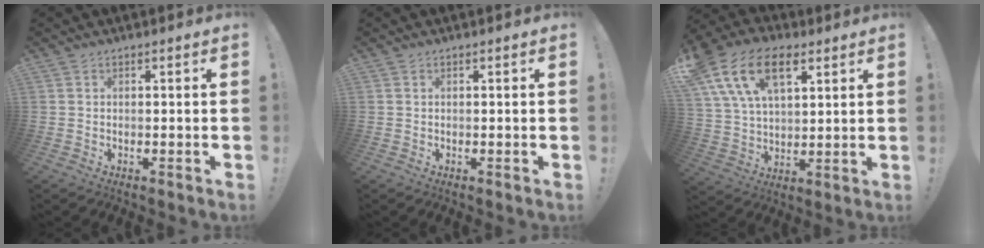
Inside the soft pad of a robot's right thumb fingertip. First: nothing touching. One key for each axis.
{"total": 0.0}
{"total": 18.0, "fx": 8.7, "fy": 10.9, "fz": 11.4, "tx": -0.206, "ty": -0.021, "tz": 0.161}